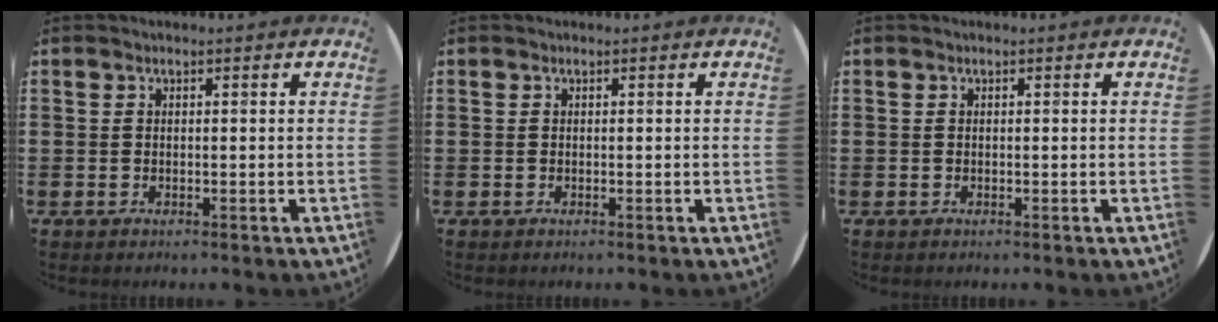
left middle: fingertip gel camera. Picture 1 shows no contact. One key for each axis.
{"total": 0.0}
{"total": 0.0}